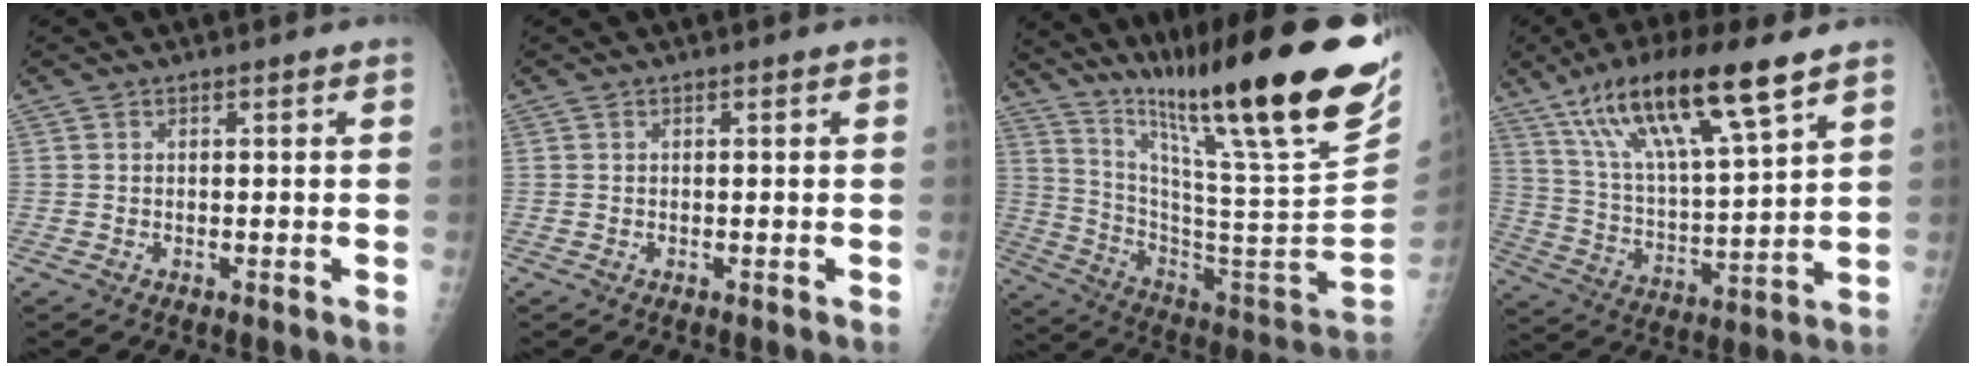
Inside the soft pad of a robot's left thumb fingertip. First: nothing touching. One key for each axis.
{"total": 0.0}
{"total": 33.6, "fx": 22.8, "fy": 3.5, "fz": 24.4, "tx": -0.353, "ty": -0.115, "tz": 0.359}
{"total": 19.6, "fx": 12.1, "fy": 3.8, "fz": 15.0, "tx": -0.260, "ty": -0.039, "tz": 0.227}